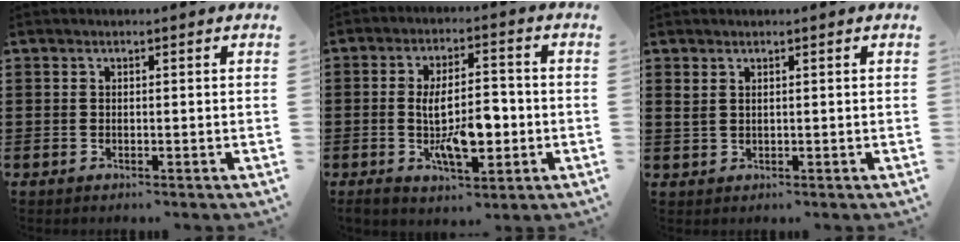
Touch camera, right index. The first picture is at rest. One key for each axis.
{"total": 9.5, "fx": -1.7, "fy": 3.8, "fz": 8.5, "tx": -0.147, "ty": -0.003, "tz": -0.033}
{"total": 1.2, "fx": 1.0, "fy": 0.5, "fz": 0.6, "tx": -0.014, "ty": 0.002, "tz": 0.018}